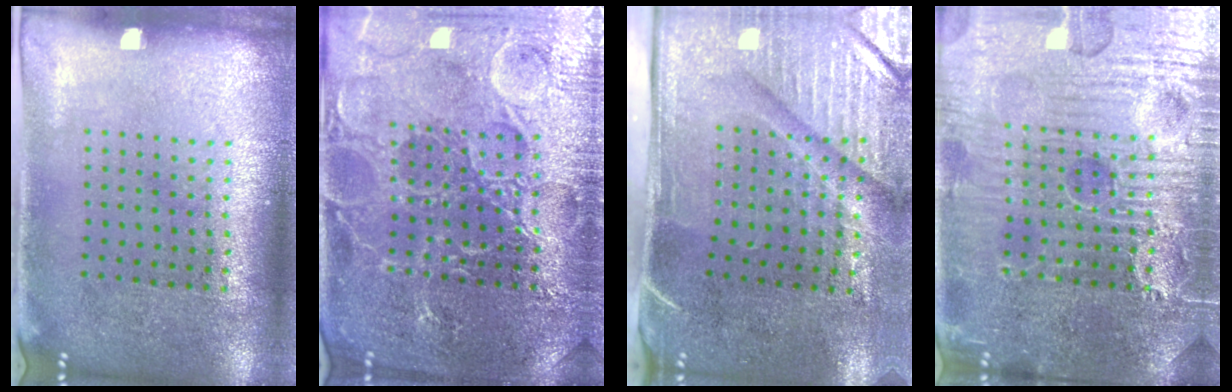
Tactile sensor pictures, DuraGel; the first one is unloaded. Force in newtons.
{"total": 4.7, "press": 4.6, "slide": 0.6}
{"total": 4.7, "press": 3.9, "slide": 2.6}
{"total": 7.8, "press": 7.8, "slide": 0.8}